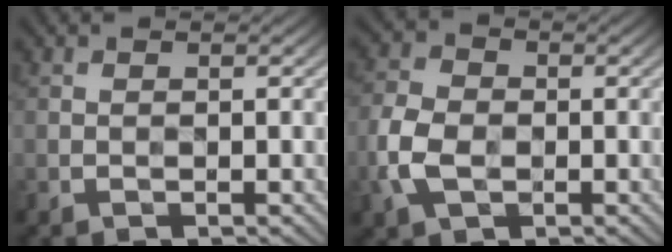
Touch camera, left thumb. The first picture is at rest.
{"total": 6.4, "force": [-2.1, 4.5, 4.1], "torque": [-0.114, -0.003, -0.048]}